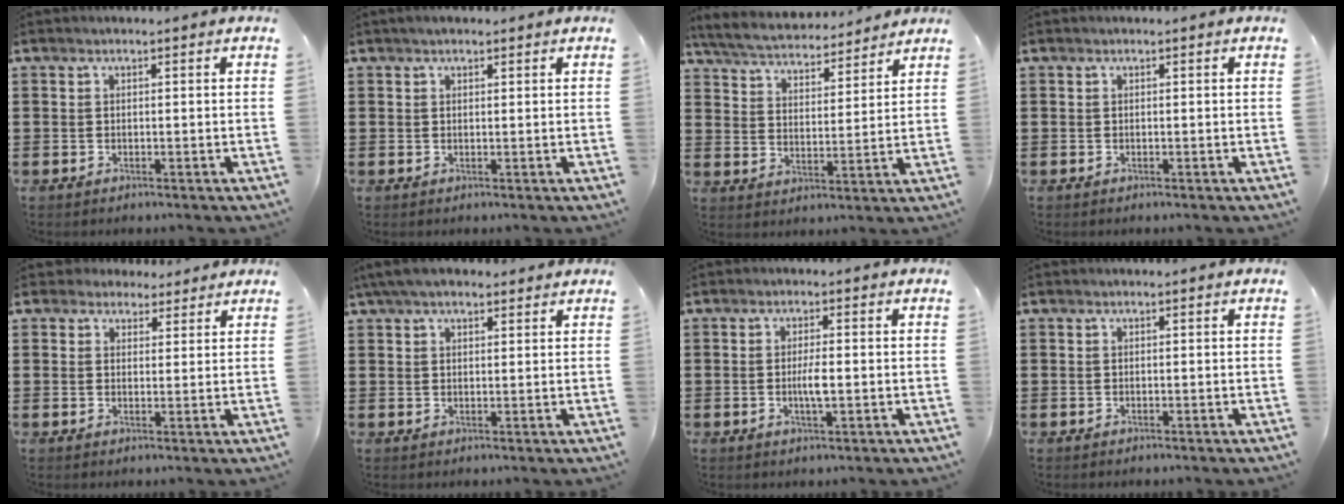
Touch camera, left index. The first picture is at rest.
{"total": 1.0, "force": [0.7, 0.5, 0.5], "torque": [-0.011, 0.004, 0.012]}
{"total": 5.1, "force": [5.0, 0.5, 1.0], "torque": [-0.045, -0.031, 0.083]}
{"total": 0.0}
{"total": 3.2, "force": [2.6, 1.9, 0.2], "torque": [-0.016, 0.006, 0.050]}
{"total": 4.3, "force": [3.4, 1.4, 2.3], "torque": [-0.054, 0.001, 0.063]}
{"total": 3.0, "force": [-0.3, 0.5, 2.9], "torque": [-0.060, -0.004, -0.009]}
{"total": 0.0}